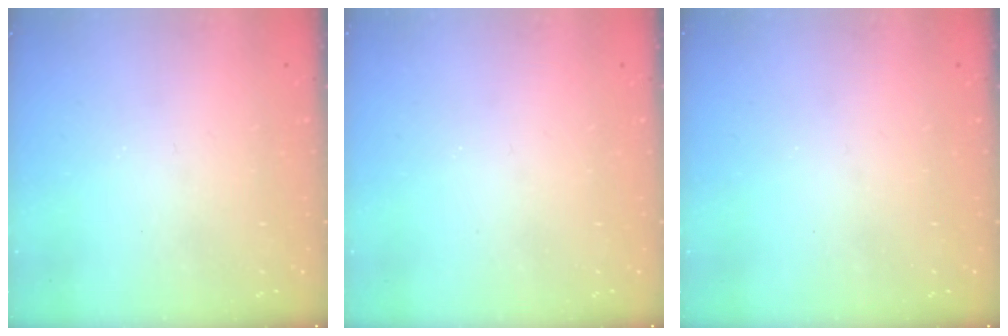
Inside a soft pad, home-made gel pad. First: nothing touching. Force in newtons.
{"total": 0.0}
{"total": 0.0}